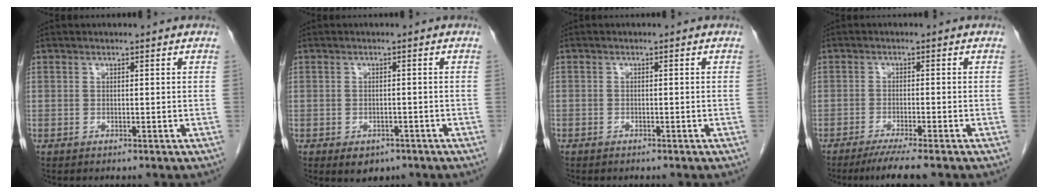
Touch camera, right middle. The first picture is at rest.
{"total": 3.5, "force": [-2.3, 2.2, 1.6], "torque": [-0.019, -0.002, -0.021]}
{"total": 0.7, "force": [-0.5, 0.5, 0.0], "torque": [-0.003, 0.003, -0.008]}
{"total": 5.4, "force": [-4.3, -0.4, 3.3], "torque": [-0.051, -0.014, -0.068]}